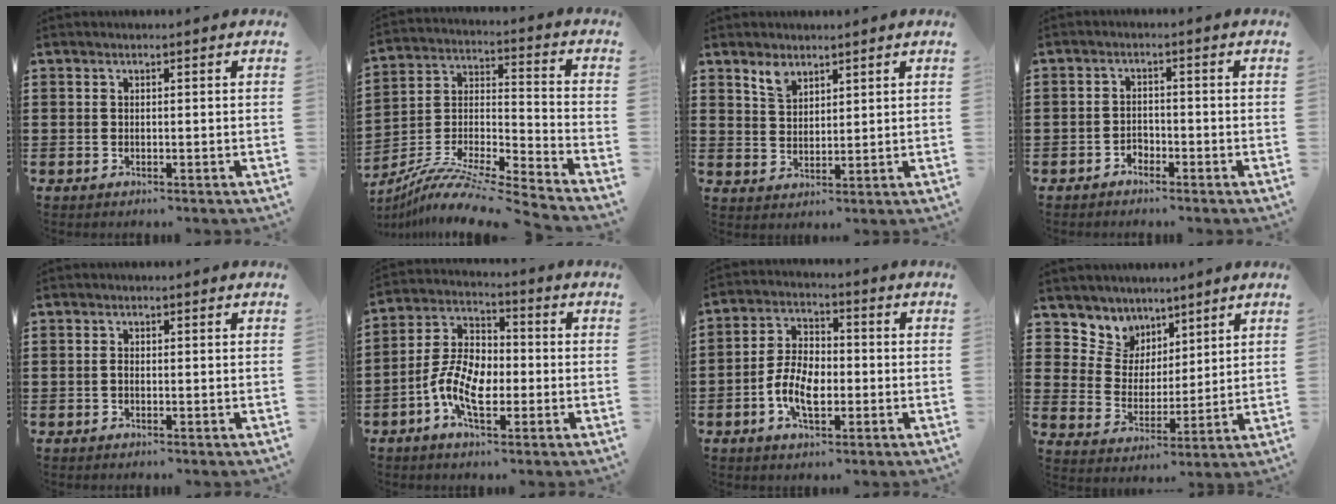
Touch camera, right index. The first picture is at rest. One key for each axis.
{"total": 10.4, "fx": -9.2, "fy": 0.7, "fz": 4.7, "tx": -0.092, "ty": 0.007, "tz": -0.188}
{"total": 3.4, "fx": 2.6, "fy": 1.7, "fz": 1.3, "tx": -0.034, "ty": 0.005, "tz": 0.050}
{"total": 1.7, "fx": -1.4, "fy": 0.9, "fz": 0.3, "tx": -0.012, "ty": 0.001, "tz": -0.031}
{"total": 0.7, "fx": -0.2, "fy": 0.4, "fz": 0.5, "tx": -0.020, "ty": -0.004, "tz": -0.007}
{"total": 8.9, "fx": -2.7, "fy": 4.9, "fz": 7.0, "tx": -0.170, "ty": -0.002, "tz": -0.058}
{"total": 7.2, "fx": -2.2, "fy": 4.0, "fz": 5.6, "tx": -0.125, "ty": 0.004, "tz": -0.046}
{"total": 6.2, "fx": 4.5, "fy": 4.1, "fz": -1.1, "tx": -0.026, "ty": -0.036, "tz": 0.083}